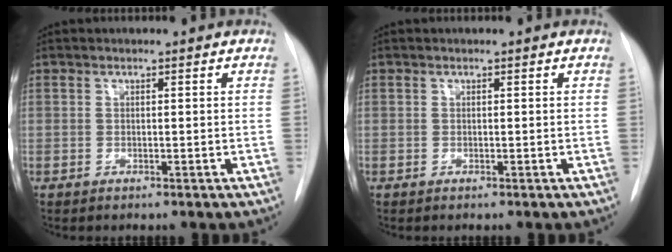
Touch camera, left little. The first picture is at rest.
{"total": 0.0}